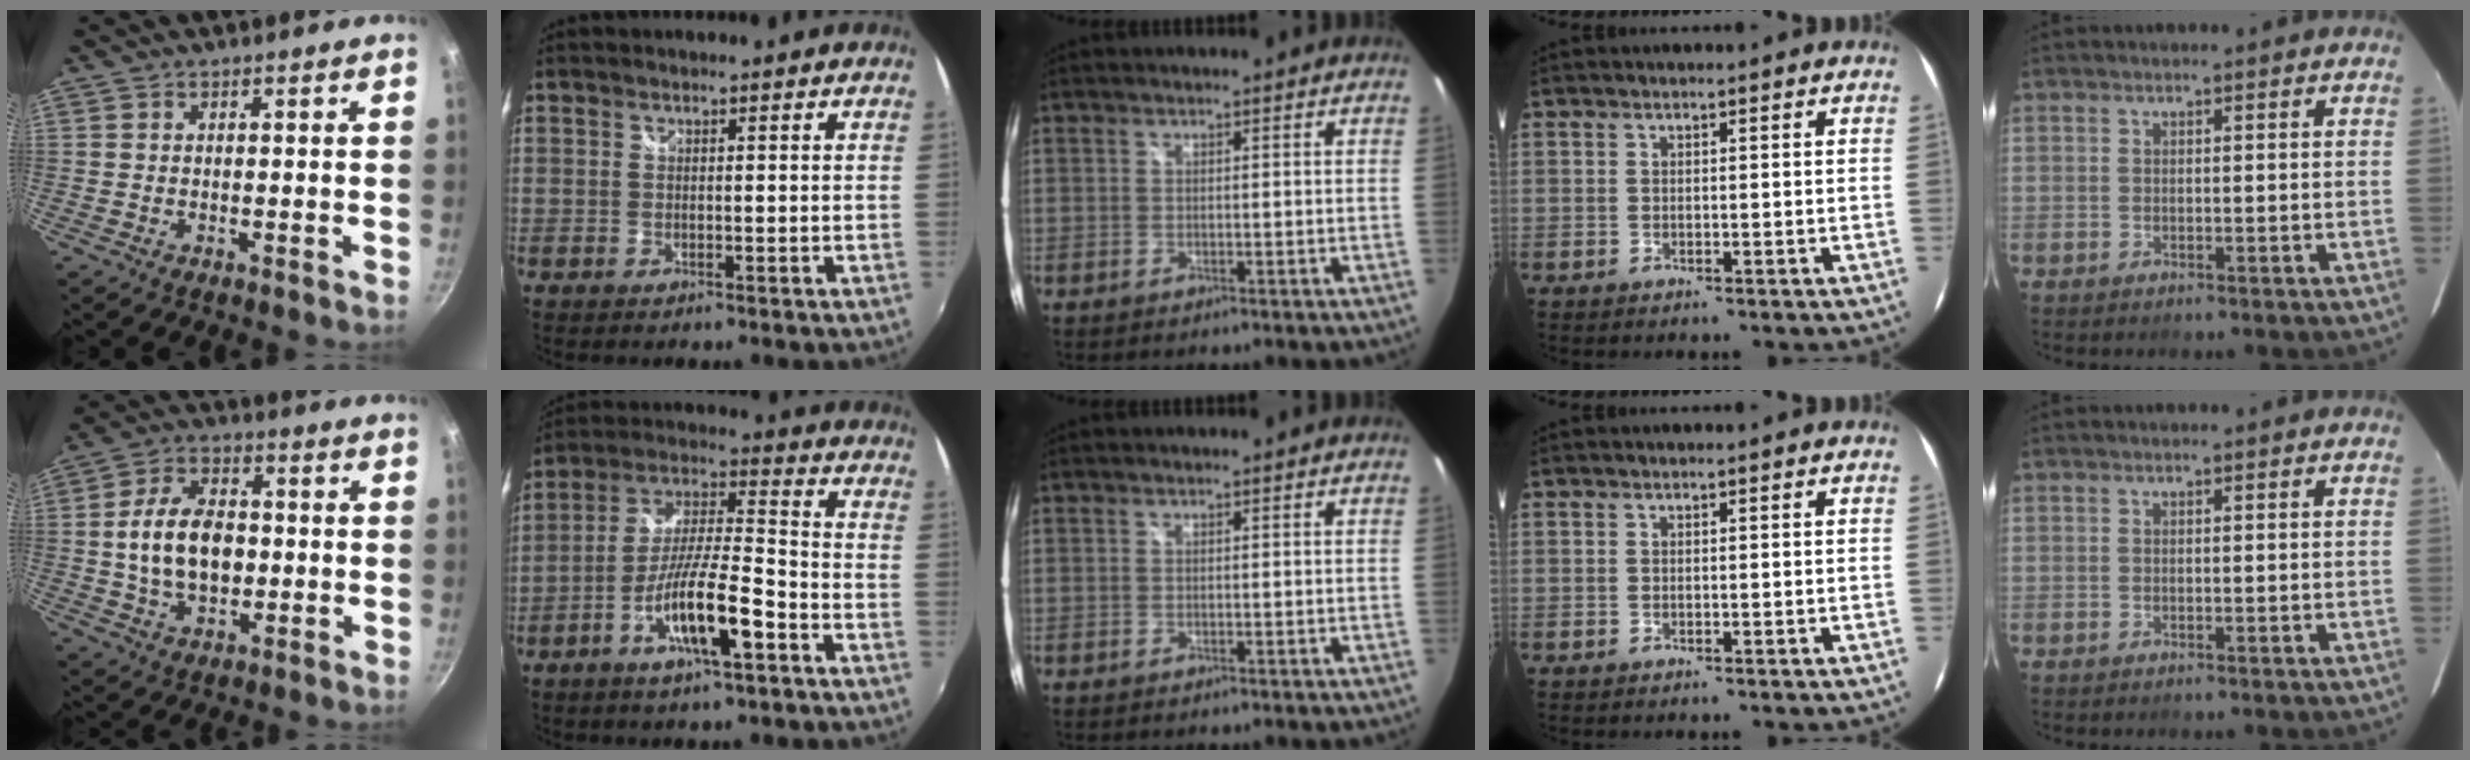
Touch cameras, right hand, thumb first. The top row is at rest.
{"thumb": {"total": 12.8, "force": [-0.3, 8.3, 9.8], "torque": [-0.156, 0.019, -0.009]}, "index": {"total": 12.9, "force": [-6.3, 2.0, 11.0], "torque": [-0.217, -0.004, -0.117]}}